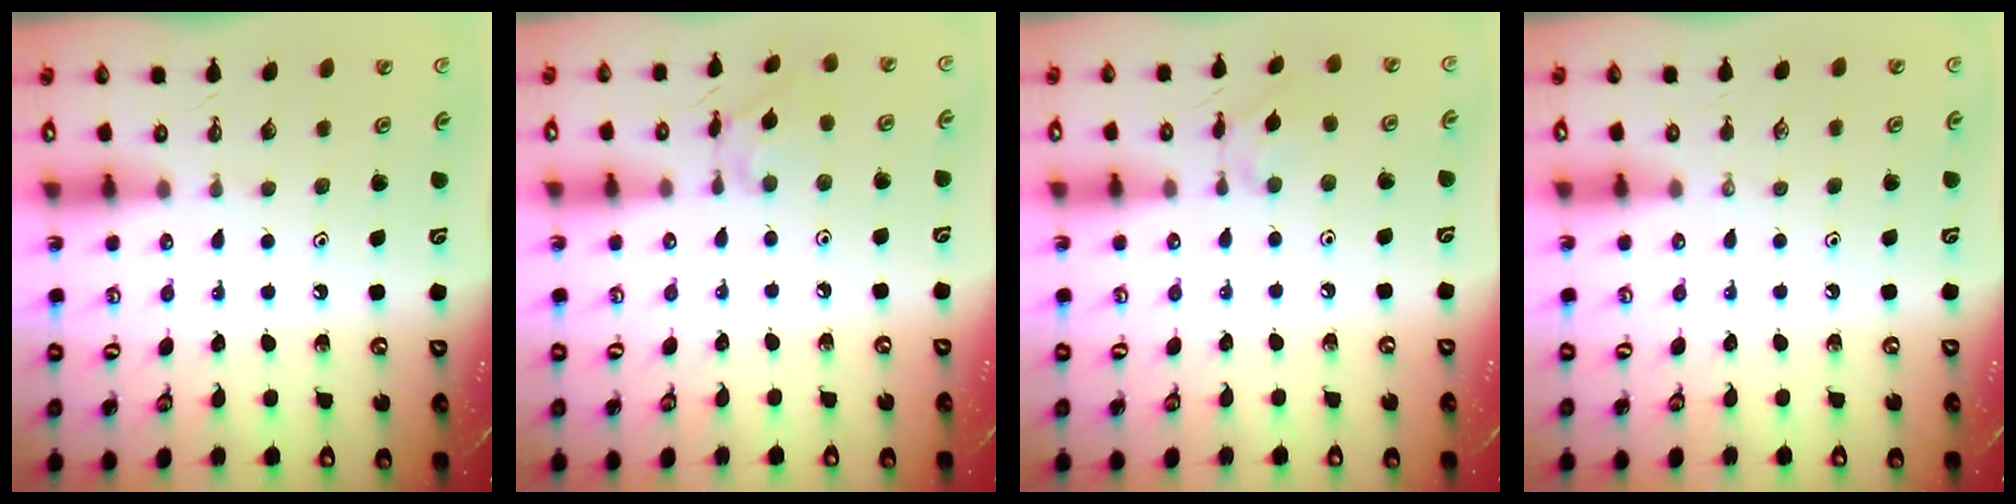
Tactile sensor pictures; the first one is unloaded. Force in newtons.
{"total": 7.3, "press": 7.2, "slide": 0.4}
{"total": 2.1, "press": 2.1, "slide": 0.3}
{"total": 0.0}